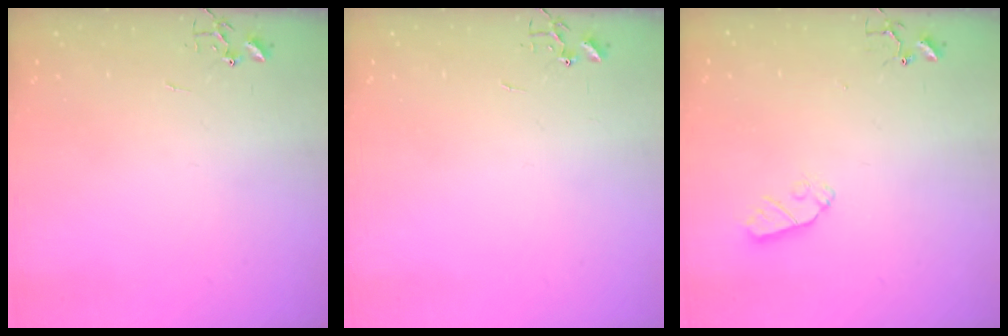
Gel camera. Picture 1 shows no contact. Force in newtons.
{"total": 0.0}
{"total": 6.6, "press": 6.6, "slide": 0.2}